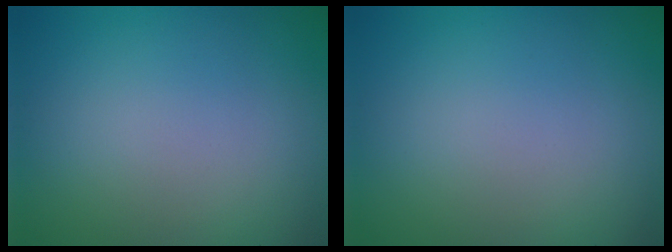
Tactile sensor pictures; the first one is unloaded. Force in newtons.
{"total": 0.0}